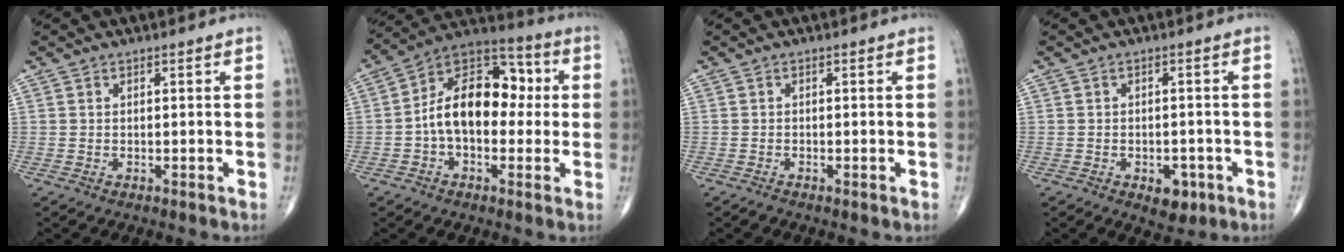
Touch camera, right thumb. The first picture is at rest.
{"total": 15.9, "force": [0.1, 10.1, 12.3], "torque": [-0.167, 0.048, -0.013]}
{"total": 0.8, "force": [-0.5, 0.2, 0.6], "torque": [-0.009, -0.002, -0.012]}
{"total": 4.8, "force": [-2.1, 2.8, 3.2], "torque": [-0.026, 0.008, -0.020]}